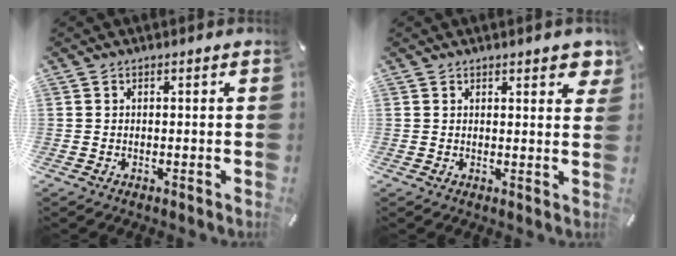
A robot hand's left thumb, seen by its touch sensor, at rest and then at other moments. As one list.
[{"total": 3.2, "force": [2.5, 1.0, 1.7], "torque": [-0.017, -0.015, 0.040]}]